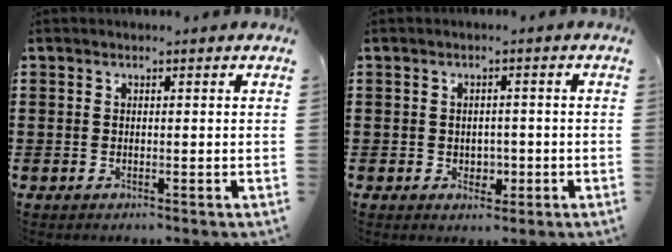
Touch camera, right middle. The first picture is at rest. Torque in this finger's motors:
{"motor_torque": [-0.08, 0.13, 0.08, 0.03]}